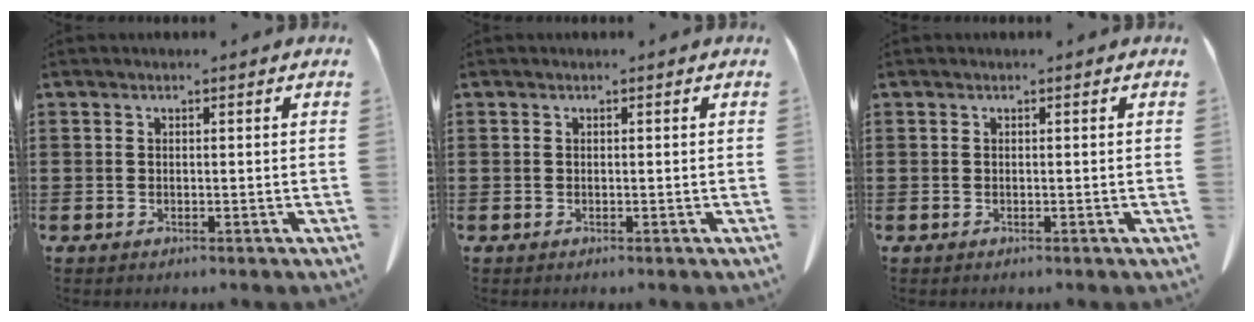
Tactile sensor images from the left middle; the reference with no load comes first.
{"total": 0.0}
{"total": 0.0}